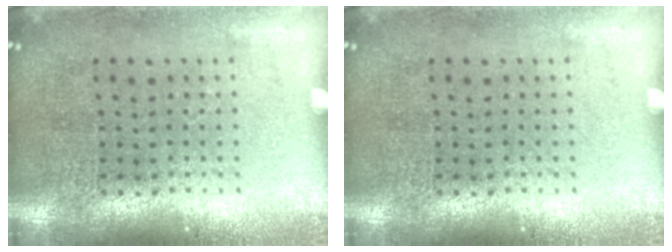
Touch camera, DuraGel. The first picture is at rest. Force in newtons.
{"total": 0.0}